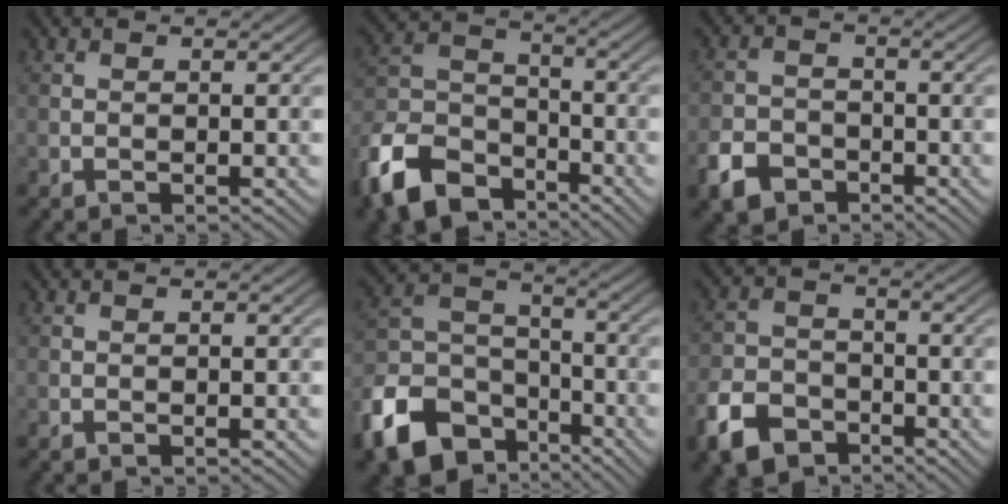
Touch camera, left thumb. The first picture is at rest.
{"total": 12.7, "force": [-8.5, 7.0, 6.3], "torque": [-0.155, -0.017, -0.183]}
{"total": 5.1, "force": [-3.2, 3.4, 2.1], "torque": [-0.049, -0.004, -0.070]}
{"total": 0.0}
{"total": 14.3, "force": [-8.3, 9.4, 6.9], "torque": [-0.189, -0.028, -0.162]}
{"total": 7.1, "force": [-4.5, 4.4, 3.1], "torque": [-0.076, -0.006, -0.101]}